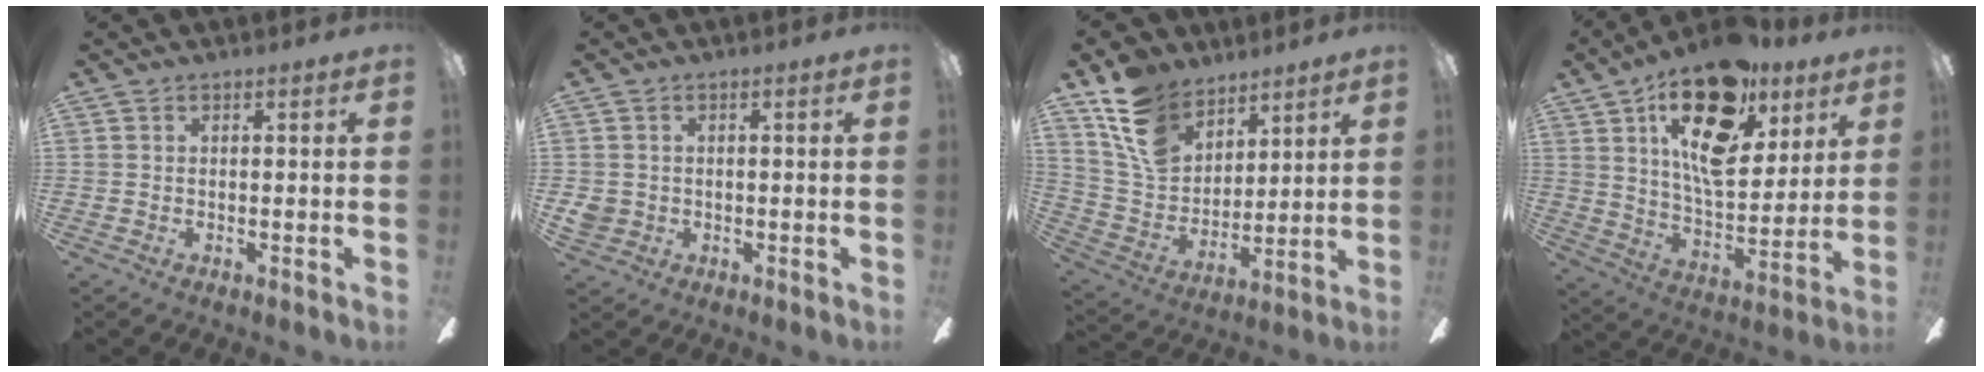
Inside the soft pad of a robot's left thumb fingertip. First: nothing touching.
{"total": 2.9, "force": [0.3, 2.8, 0.9], "torque": [-0.018, 0.006, 0.007]}
{"total": 15.6, "force": [10.5, 9.8, 6.0], "torque": [-0.139, -0.046, 0.210]}
{"total": 22.9, "force": [12.5, 11.0, 15.7], "torque": [-0.237, -0.055, 0.211]}